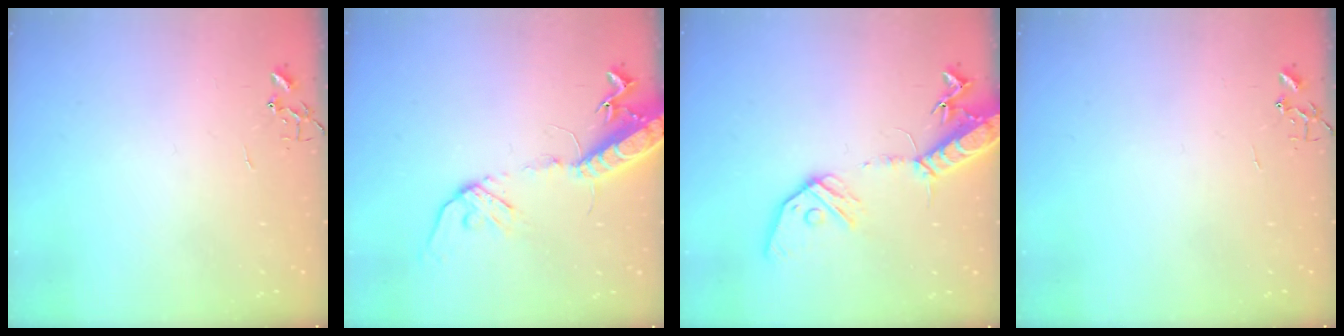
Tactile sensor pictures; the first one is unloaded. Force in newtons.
{"total": 16.2, "press": 15.8, "slide": 3.6}
{"total": 16.0, "press": 15.7, "slide": 3.0}
{"total": 0.0}